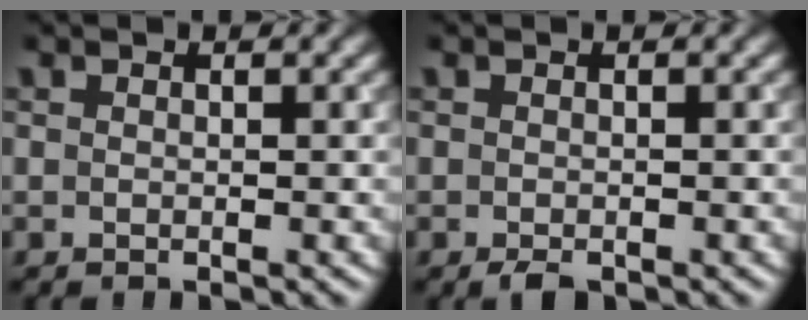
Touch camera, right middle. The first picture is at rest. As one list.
[{"total": 1.4, "force": [-1.1, 0.5, 0.7], "torque": [-0.013, -0.003, -0.015]}]